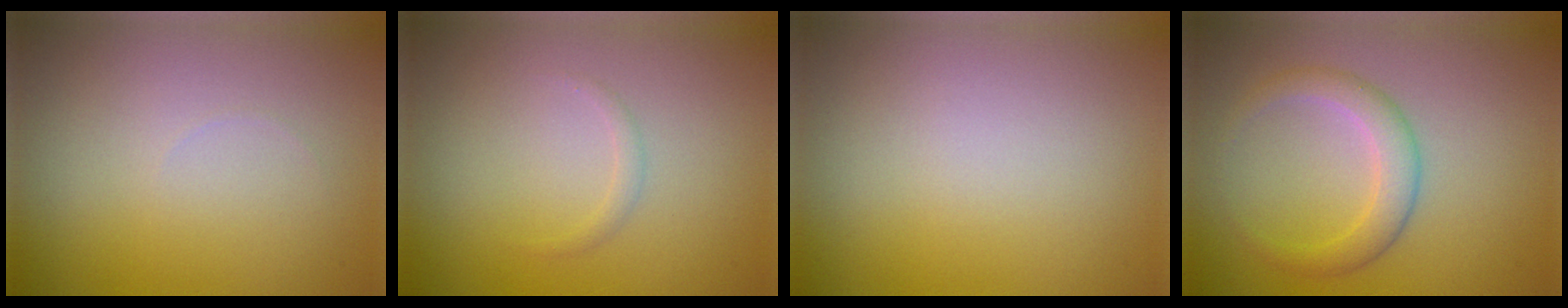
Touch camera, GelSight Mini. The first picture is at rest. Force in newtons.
{"total": 0.7, "press": 0.7, "slide": 0.0}
{"total": 0.0}
{"total": 2.7, "press": 2.7, "slide": 0.1}